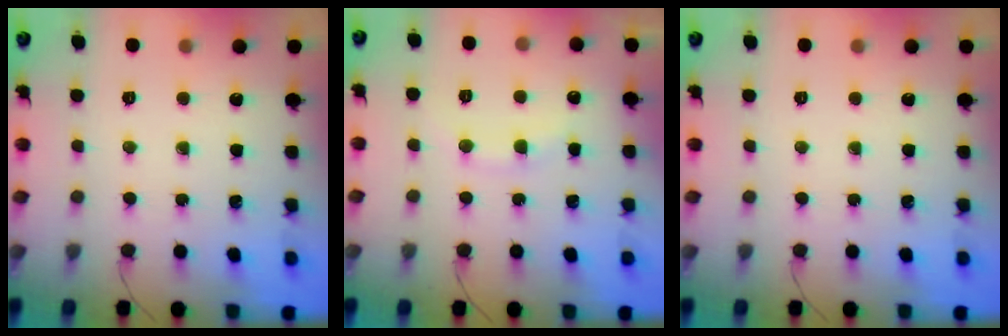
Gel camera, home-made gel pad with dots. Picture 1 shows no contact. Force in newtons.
{"total": 9.2, "press": 9.1, "slide": 1.5}
{"total": 0.0}